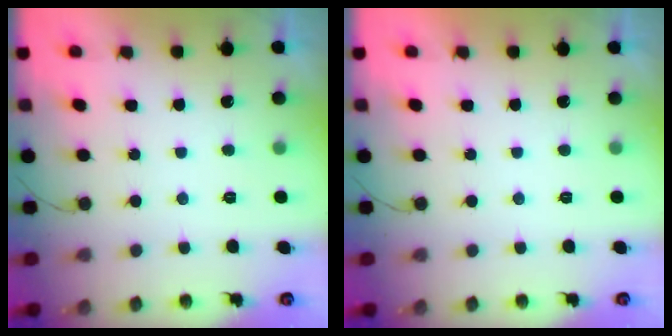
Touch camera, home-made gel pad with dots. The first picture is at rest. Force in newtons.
{"total": 1.7, "press": 1.6, "slide": 0.1}